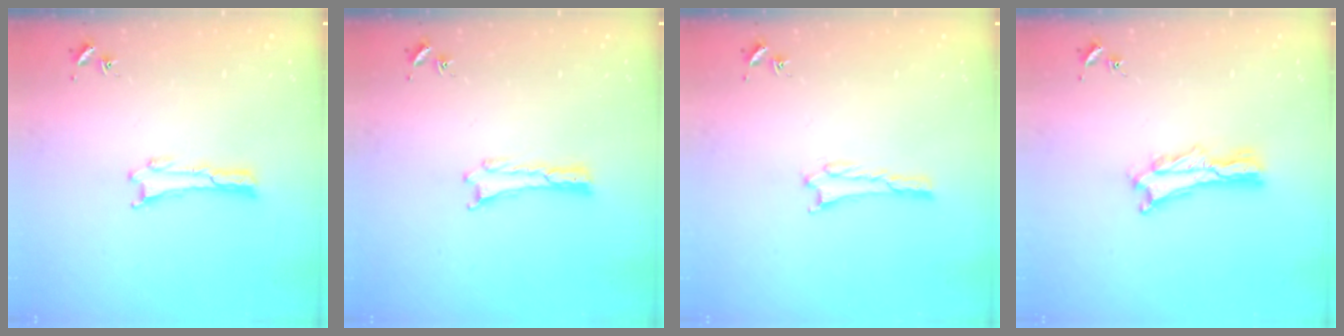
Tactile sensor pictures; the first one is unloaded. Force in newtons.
{"total": 0.0}
{"total": 0.9, "press": 0.8, "slide": 0.1}
{"total": 2.1, "press": 2.1, "slide": 0.3}